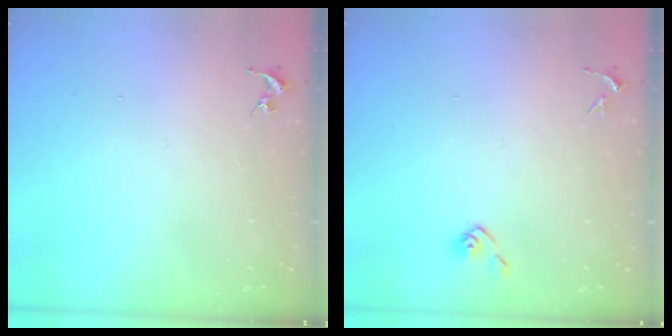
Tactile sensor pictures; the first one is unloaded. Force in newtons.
{"total": 4.3, "press": 4.2, "slide": 0.5}